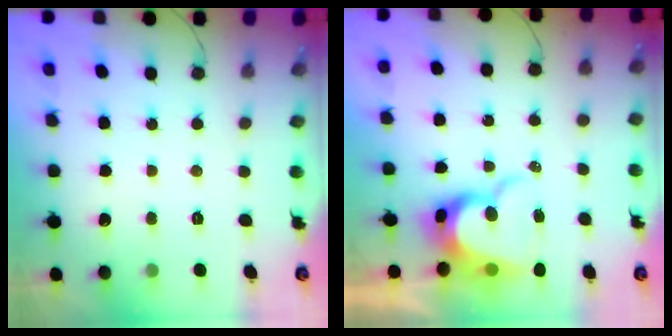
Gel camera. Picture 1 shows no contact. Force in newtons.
{"total": 12.5, "press": 12.5, "slide": 1.1}